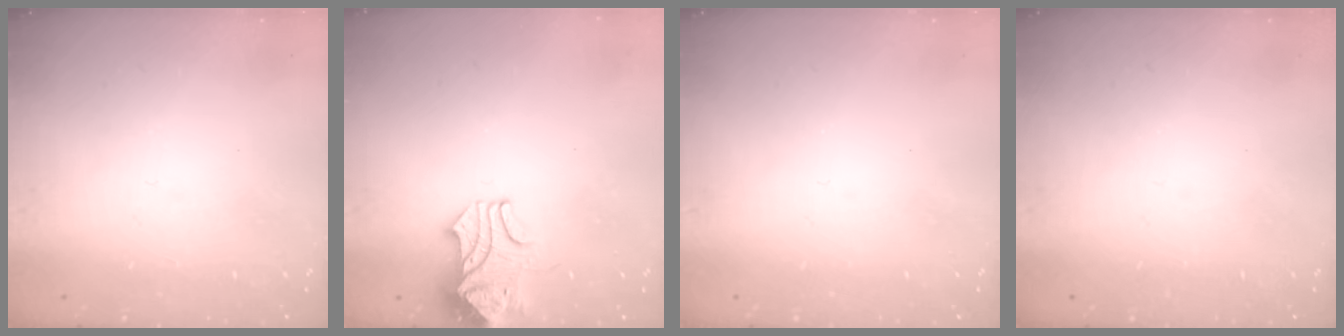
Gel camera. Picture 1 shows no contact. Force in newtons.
{"total": 2.5, "press": 2.3, "slide": 1.0}
{"total": 0.0}
{"total": 0.0}